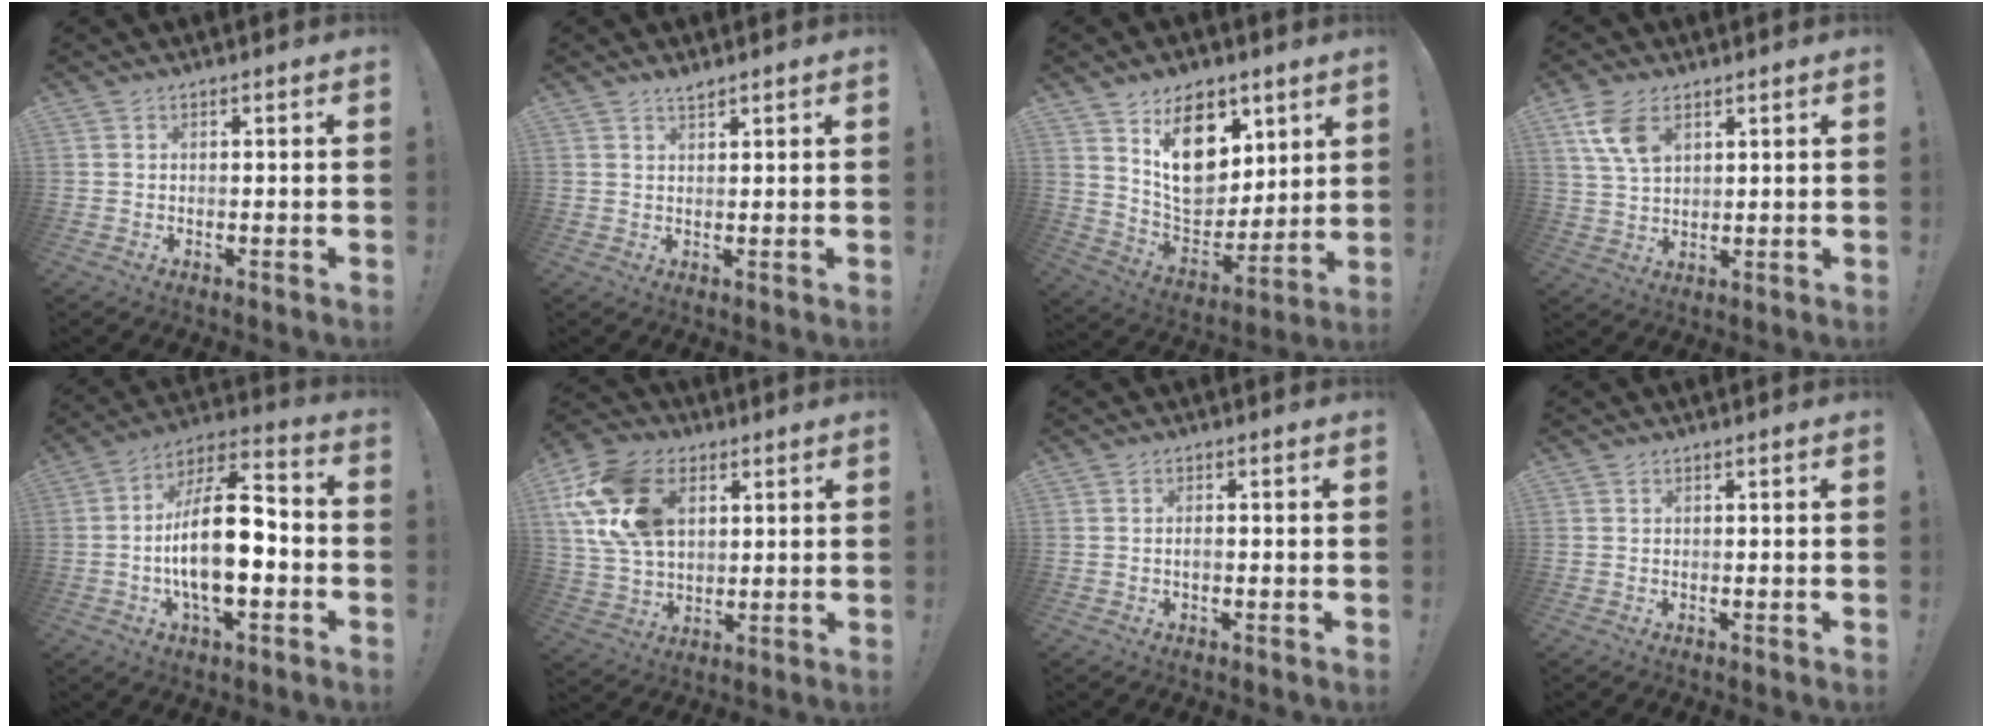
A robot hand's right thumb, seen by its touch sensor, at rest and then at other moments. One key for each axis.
{"total": 2.0, "fx": 1.8, "fy": 0.3, "fz": 0.8, "tx": -0.002, "ty": -0.013, "tz": 0.030}
{"total": 16.9, "fx": 9.1, "fy": 11.4, "fz": 8.5, "tx": -0.109, "ty": -0.056, "tz": 0.172}
{"total": 9.0, "fx": 4.6, "fy": 5.0, "fz": 5.9, "tx": -0.111, "ty": -0.013, "tz": 0.089}
{"total": 18.4, "fx": -3.3, "fy": 8.0, "fz": 16.2, "tx": -0.293, "ty": 0.014, "tz": -0.056}
{"total": 19.9, "fx": 6.9, "fy": 13.7, "fz": 12.6, "tx": -0.232, "ty": -0.020, "tz": 0.131}
{"total": 1.1, "fx": -0.6, "fy": 0.4, "fz": 0.9, "tx": -0.019, "ty": 0.004, "tz": -0.010}
{"total": 0.0}